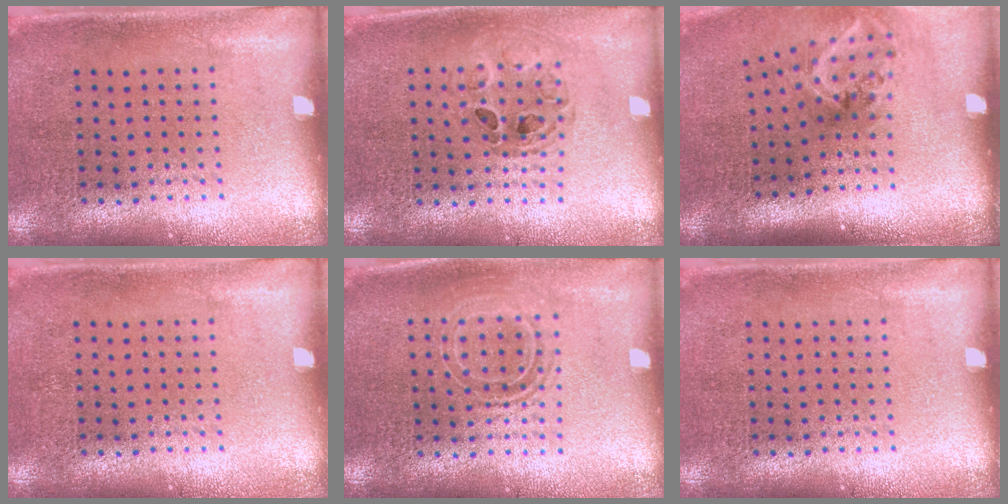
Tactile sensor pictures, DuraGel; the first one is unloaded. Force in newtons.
{"total": 0.5, "press": 0.4, "slide": 0.2}
{"total": 2.1, "press": 1.3, "slide": 1.7}
{"total": 0.0}
{"total": 1.5, "press": 1.2, "slide": 0.9}
{"total": 0.0}